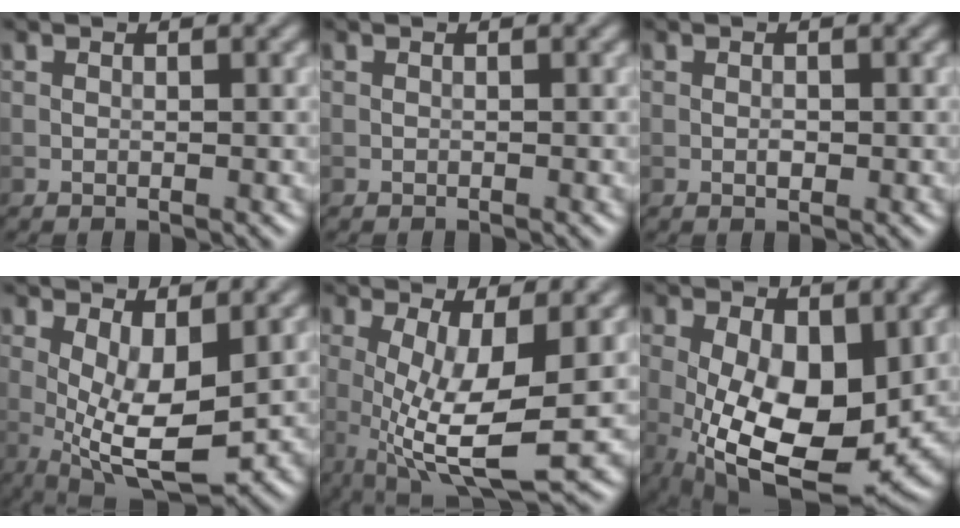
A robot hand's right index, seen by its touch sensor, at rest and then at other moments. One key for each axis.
{"total": 0.0}
{"total": 0.8, "fx": -0.1, "fy": 0.4, "fz": 0.7, "tx": -0.011, "ty": 0.000, "tz": -0.002}
{"total": 7.5, "fx": 0.0, "fy": 2.9, "fz": 6.9, "tx": -0.133, "ty": -0.013, "tz": 0.004}
{"total": 8.7, "fx": -0.6, "fy": 2.7, "fz": 8.2, "tx": -0.160, "ty": -0.015, "tz": -0.007}
{"total": 12.0, "fx": -1.4, "fy": 6.2, "fz": 10.3, "tx": -0.185, "ty": -0.030, "tz": -0.013}